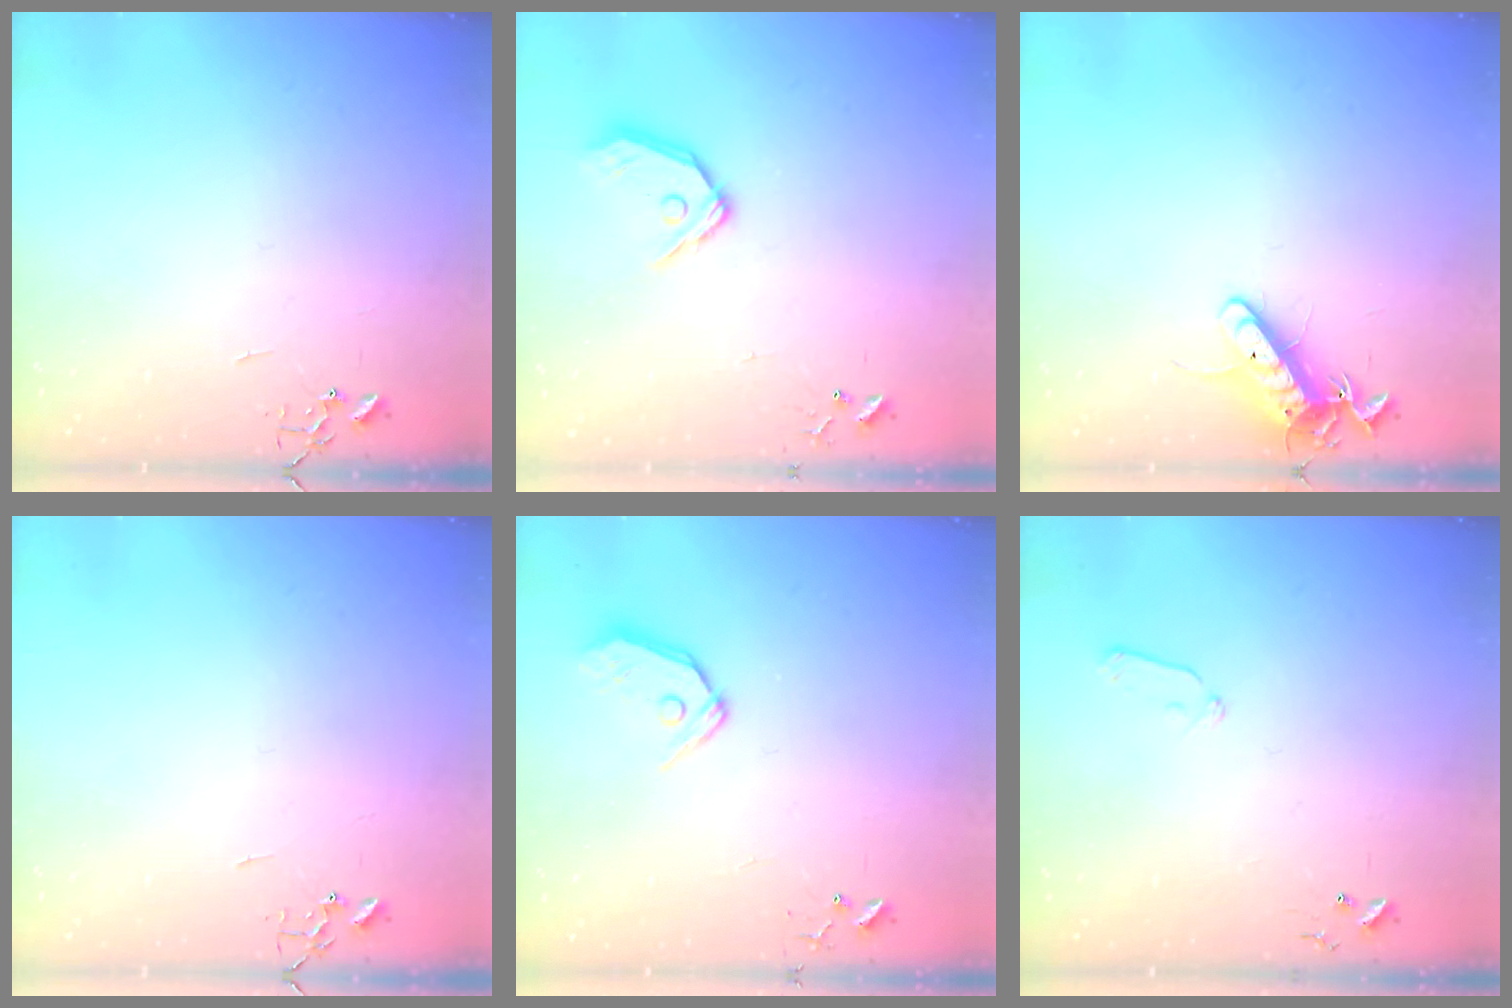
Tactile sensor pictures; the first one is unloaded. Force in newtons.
{"total": 11.5, "press": 11.4, "slide": 1.7}
{"total": 11.4, "press": 11.4, "slide": 0.9}
{"total": 0.0}
{"total": 8.3, "press": 8.2, "slide": 0.7}
{"total": 6.0, "press": 5.9, "slide": 1.0}